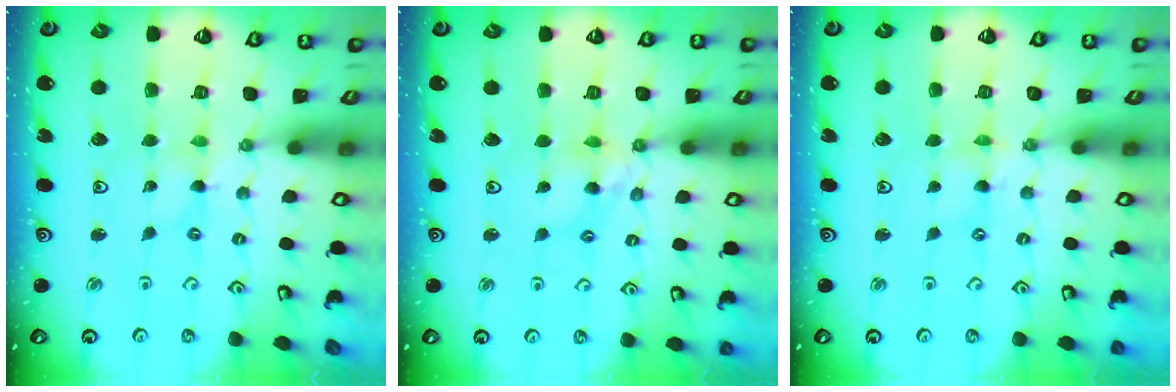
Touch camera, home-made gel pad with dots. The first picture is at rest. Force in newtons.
{"total": 6.7, "press": 6.6, "slide": 0.4}
{"total": 0.0}